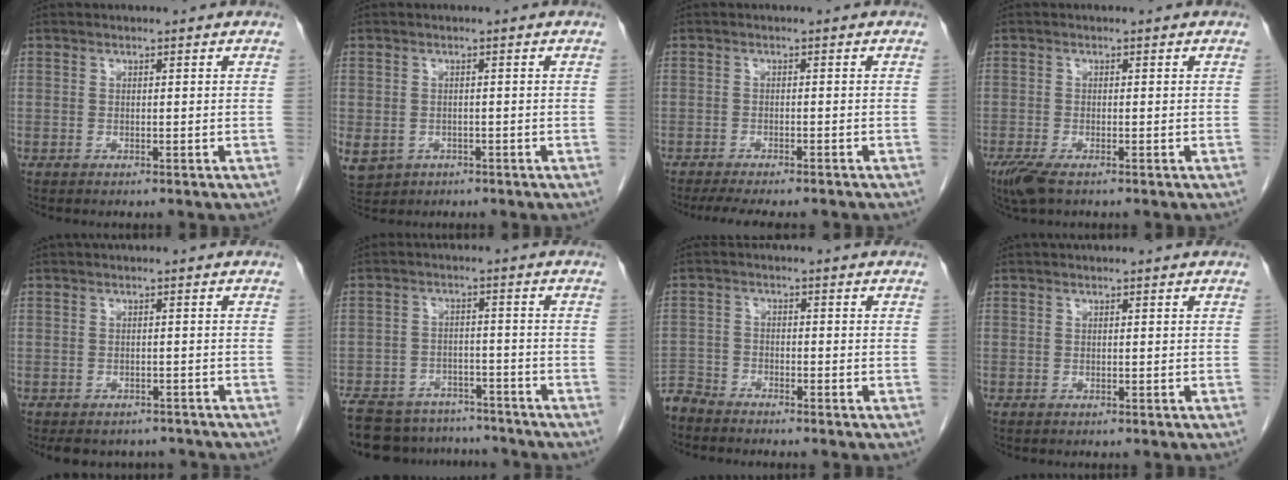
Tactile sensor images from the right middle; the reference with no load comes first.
{"total": 8.0, "force": [-3.2, 6.8, 2.8], "torque": [-0.083, -0.003, -0.041]}
{"total": 9.5, "force": [-8.2, 1.8, 4.3], "torque": [-0.058, -0.010, -0.112]}
{"total": 3.3, "force": [-2.2, 0.8, 2.4], "torque": [-0.055, -0.011, -0.041]}
{"total": 7.5, "force": [-6.6, 3.2, 1.3], "torque": [-0.012, 0.006, -0.078]}
{"total": 15.7, "force": [-13.7, 6.0, 4.9], "torque": [-0.105, 0.003, -0.192]}
{"total": 4.3, "force": [-4.2, 0.8, -0.1], "torque": [0.010, -0.011, -0.084]}
{"total": 0.0}